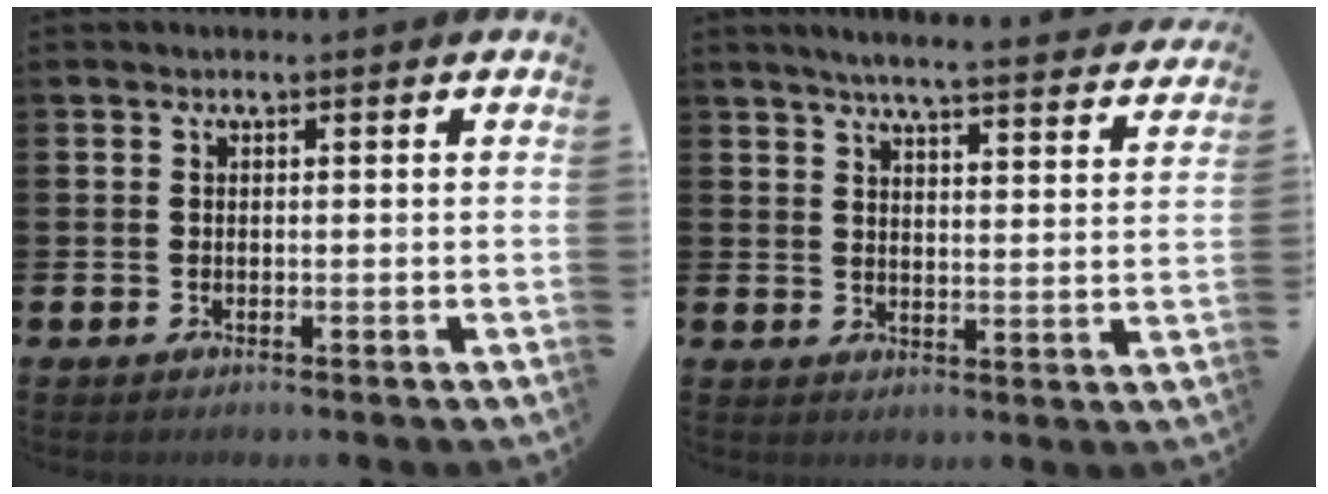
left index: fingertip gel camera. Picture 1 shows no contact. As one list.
[{"total": 5.3, "force": [5.2, -0.2, 1.3], "torque": [-0.028, -0.041, 0.086]}]